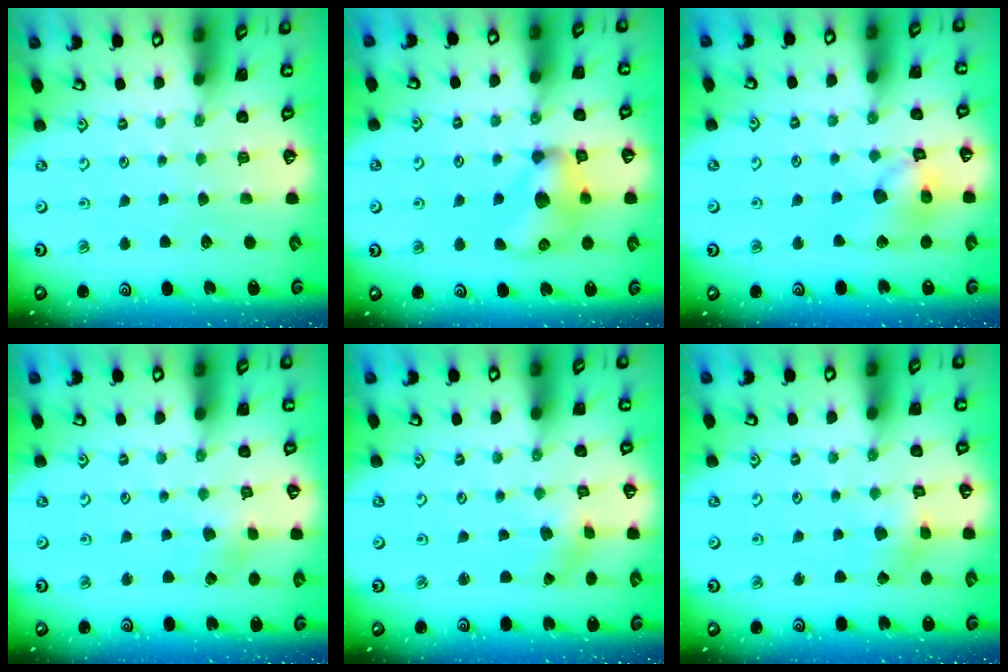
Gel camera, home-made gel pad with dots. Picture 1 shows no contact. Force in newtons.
{"total": 13.9, "press": 13.9, "slide": 0.9}
{"total": 14.1, "press": 14.0, "slide": 1.8}
{"total": 2.1, "press": 2.1, "slide": 0.3}
{"total": 1.1, "press": 1.0, "slide": 0.1}
{"total": 2.9, "press": 2.9, "slide": 0.3}